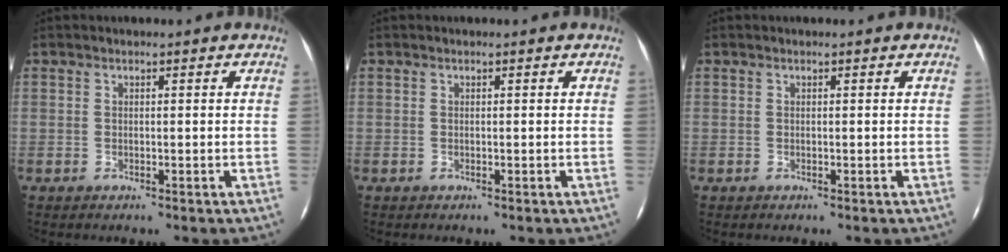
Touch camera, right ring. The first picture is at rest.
{"total": 0.0}
{"total": 0.0}